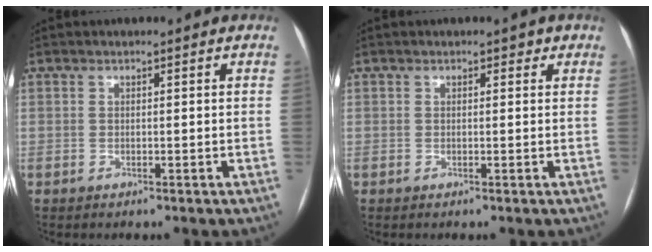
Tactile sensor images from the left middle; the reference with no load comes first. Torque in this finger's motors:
{"motor_torque": [0.19, -0.19, -0.01, 0.00]}